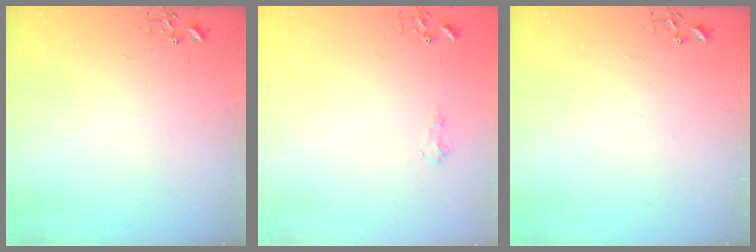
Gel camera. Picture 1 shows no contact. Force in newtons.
{"total": 5.8, "press": 5.7, "slide": 0.8}
{"total": 0.0}